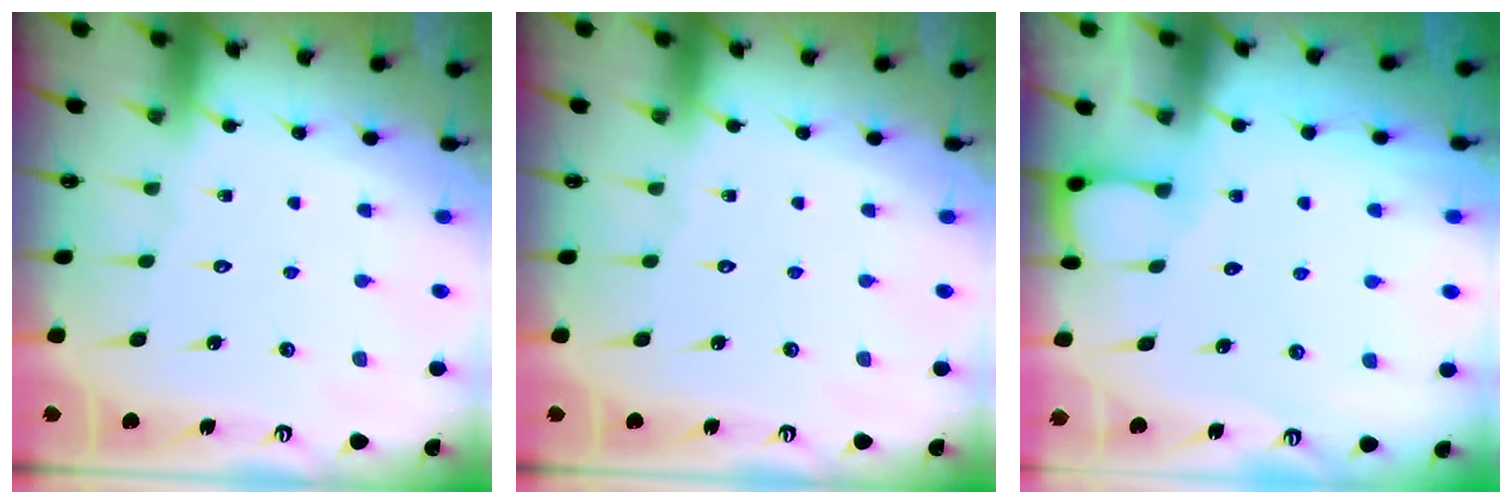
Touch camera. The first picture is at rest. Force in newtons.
{"total": 0.0}
{"total": 2.7, "press": 2.7, "slide": 0.3}